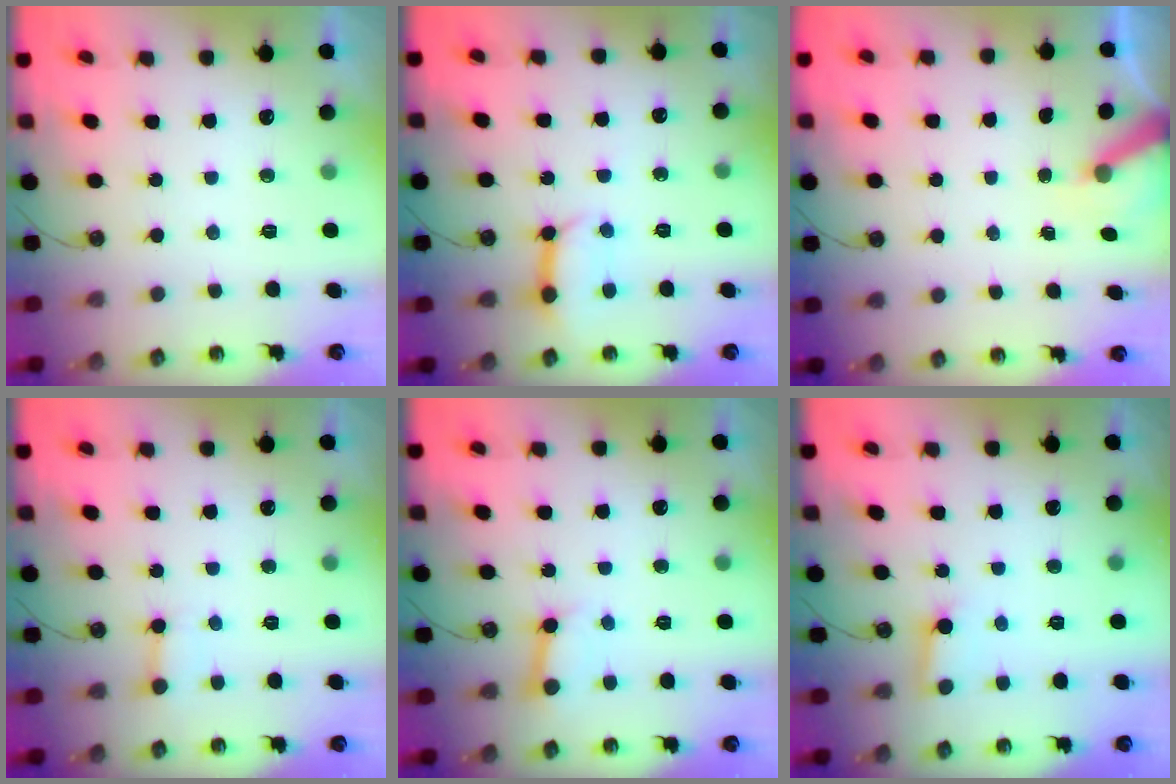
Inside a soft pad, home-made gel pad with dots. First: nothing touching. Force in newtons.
{"total": 8.7, "press": 8.7, "slide": 1.0}
{"total": 5.4, "press": 5.4, "slide": 0.3}
{"total": 2.8, "press": 2.8, "slide": 0.5}
{"total": 4.1, "press": 4.0, "slide": 0.6}
{"total": 2.6, "press": 2.6, "slide": 0.4}